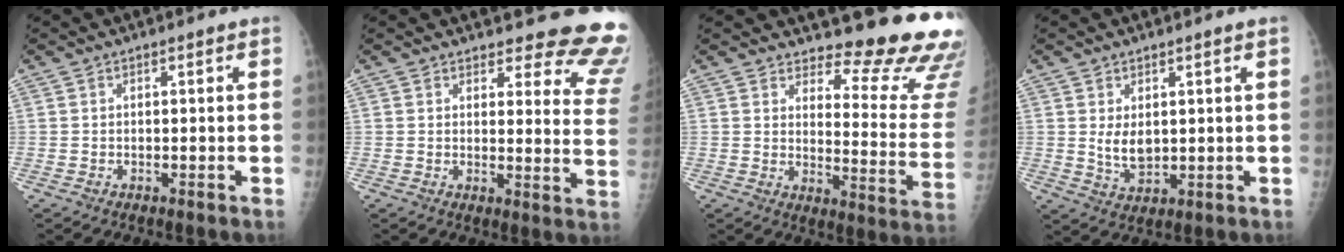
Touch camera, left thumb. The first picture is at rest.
{"total": 15.8, "force": [15.1, 3.7, 3.1], "torque": [0.019, -0.142, 0.139]}
{"total": 17.7, "force": [16.0, 3.4, 6.7], "torque": [-0.044, -0.179, 0.182]}
{"total": 4.5, "force": [1.1, 2.3, 3.8], "torque": [-0.061, -0.017, 0.032]}